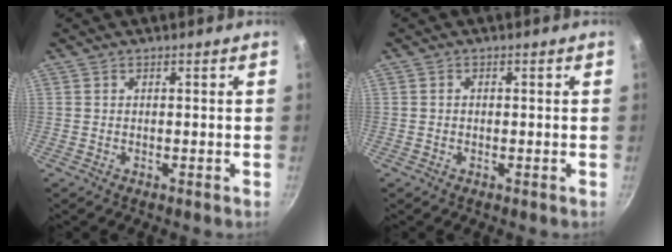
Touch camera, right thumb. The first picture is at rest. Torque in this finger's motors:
{"motor_torque": [0.01, 0.09, -0.25, 0.34, 0.06]}